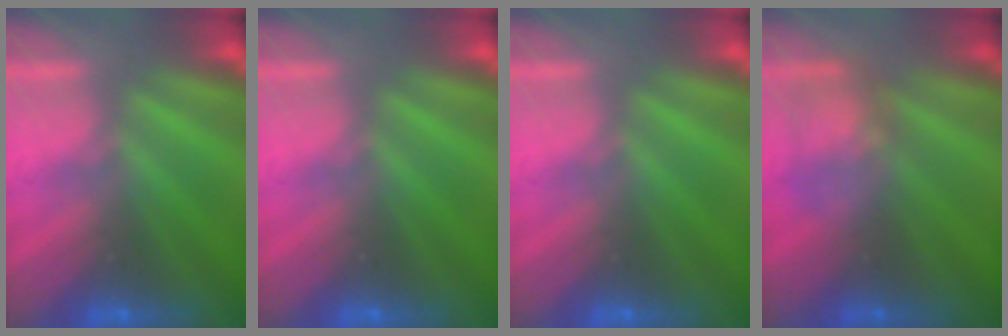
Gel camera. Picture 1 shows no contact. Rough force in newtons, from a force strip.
{"total": 0.0}
{"total": 0.0}
{"total": 2.3}